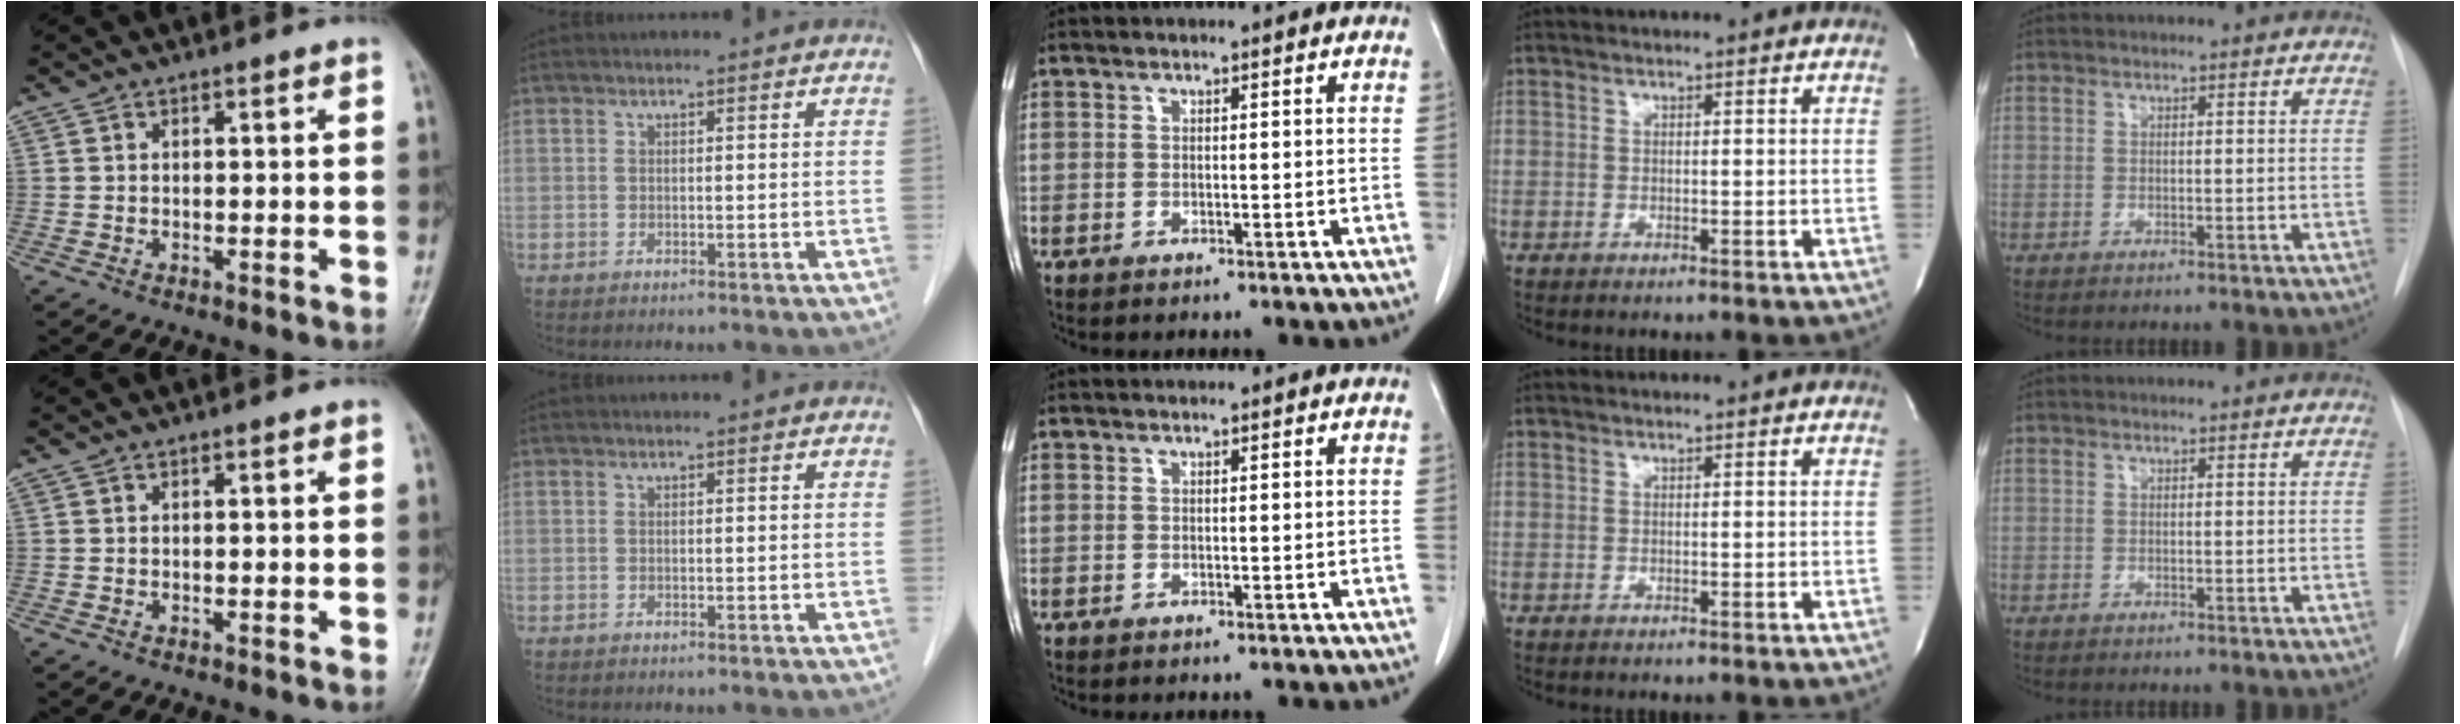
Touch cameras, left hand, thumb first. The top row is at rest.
{}